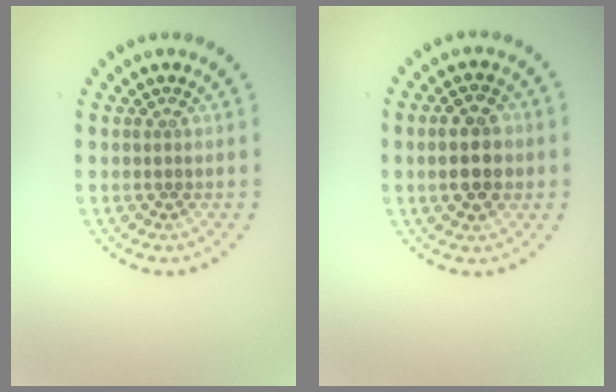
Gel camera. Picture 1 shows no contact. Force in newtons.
{"total": 4.5, "press": 4.5, "slide": 0.1}